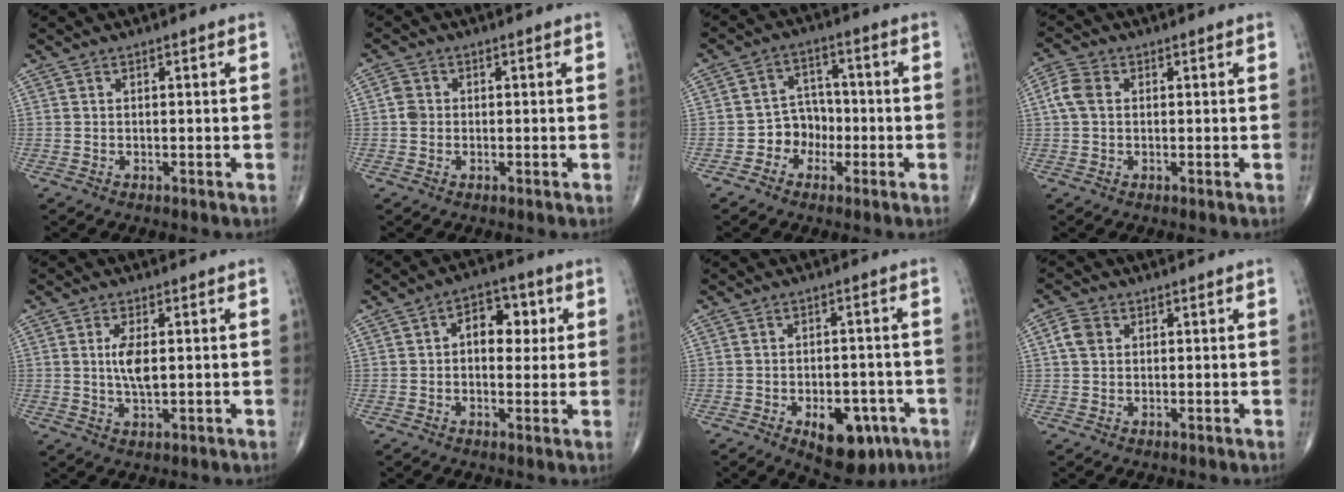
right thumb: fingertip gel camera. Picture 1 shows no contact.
{"total": 2.3, "force": [-0.1, 2.0, 1.1], "torque": [-0.013, 0.005, -0.005]}
{"total": 6.2, "force": [-2.2, 5.2, 2.6], "torque": [-0.006, 0.029, -0.048]}
{"total": 4.2, "force": [0.5, 3.1, 2.8], "torque": [-0.068, 0.013, 0.005]}
{"total": 4.9, "force": [0.5, 1.9, 4.5], "torque": [-0.087, -0.011, 0.010]}
{"total": 8.1, "force": [1.4, 5.3, 5.9], "torque": [-0.045, 0.010, 0.014]}
{"total": 10.9, "force": [-4.9, 6.0, 7.7], "torque": [-0.078, 0.018, -0.059]}
{"total": 3.5, "force": [0.8, 2.8, 1.9], "torque": [-0.035, 0.007, 0.011]}